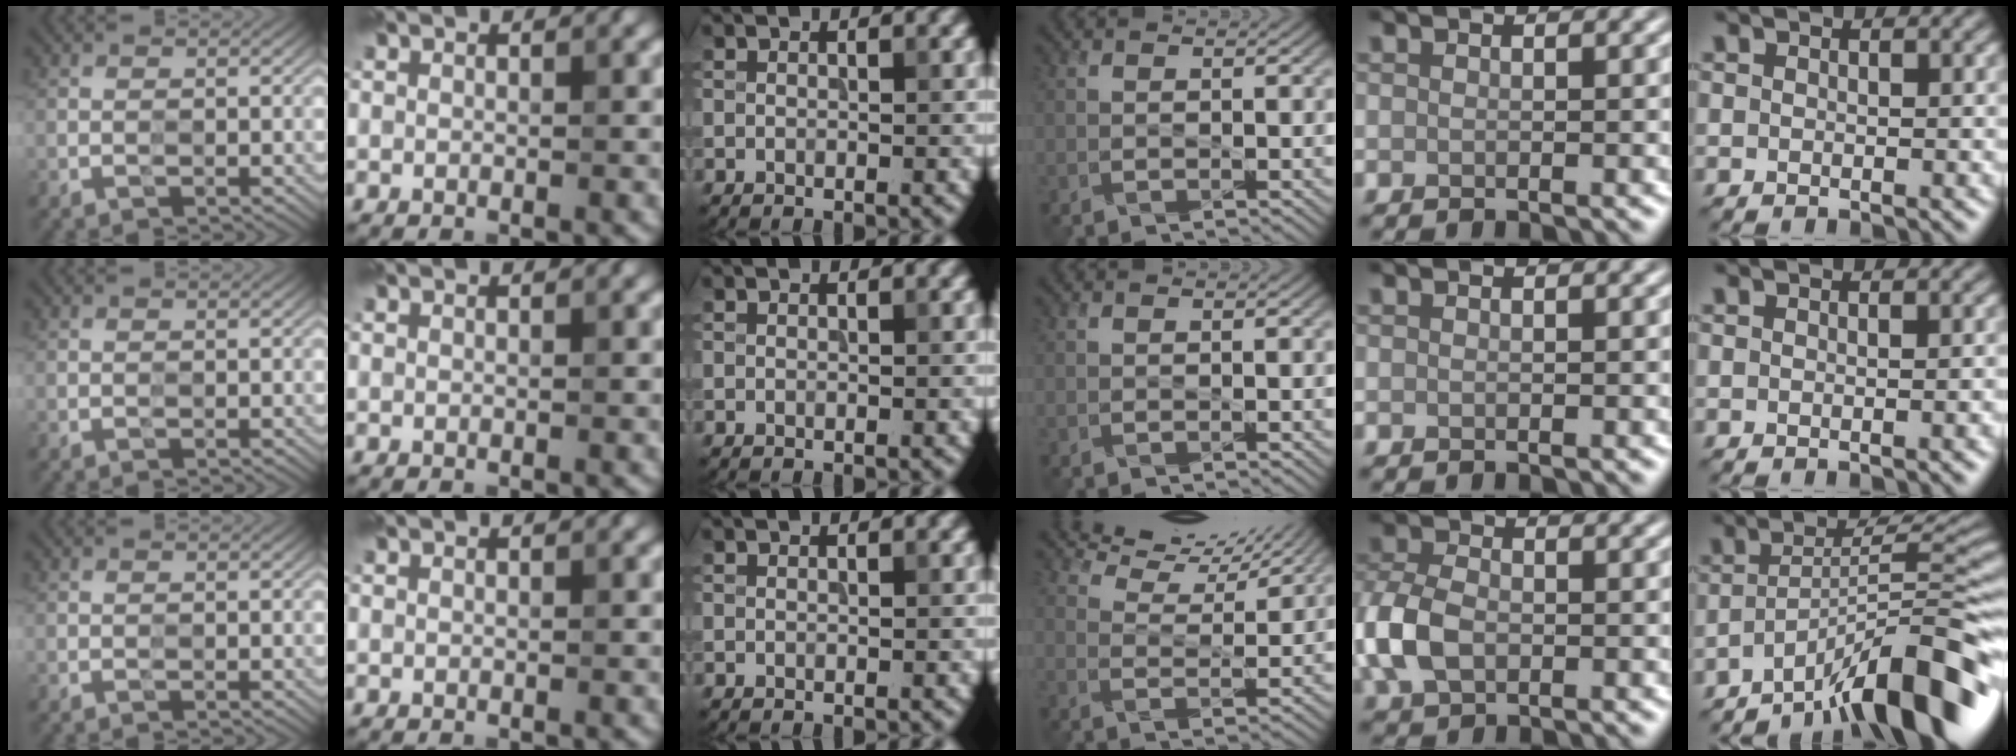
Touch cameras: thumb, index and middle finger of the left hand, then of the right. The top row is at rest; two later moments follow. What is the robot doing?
{"motion": "press", "object": "grip strengthener"}